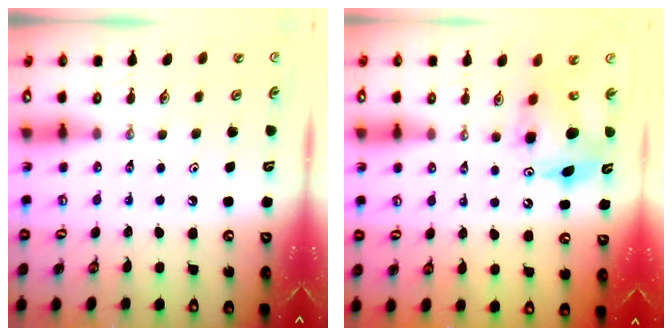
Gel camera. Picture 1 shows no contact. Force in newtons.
{"total": 8.8, "press": 8.8, "slide": 0.3}